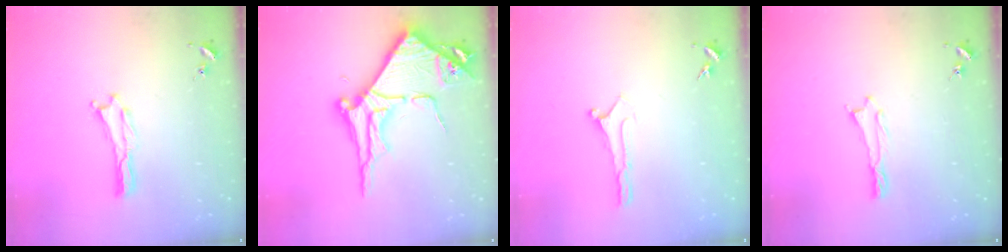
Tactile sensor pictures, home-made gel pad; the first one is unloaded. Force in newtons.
{"total": 8.8, "press": 8.7, "slide": 0.9}
{"total": 0.0}
{"total": 0.5, "press": 0.5, "slide": 0.2}